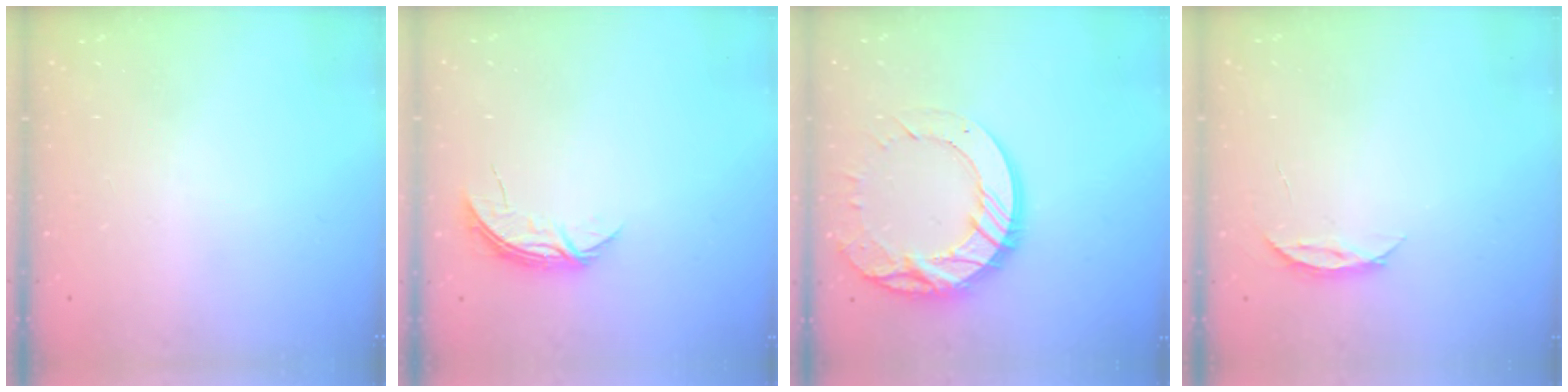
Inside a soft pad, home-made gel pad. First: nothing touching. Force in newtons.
{"total": 5.4, "press": 5.4, "slide": 0.6}
{"total": 17.3, "press": 17.2, "slide": 1.8}
{"total": 3.7, "press": 3.6, "slide": 0.4}